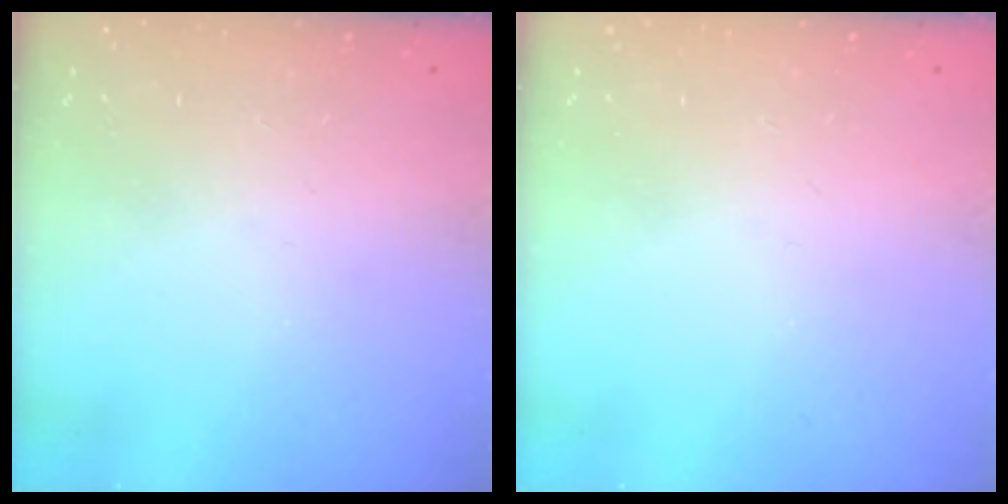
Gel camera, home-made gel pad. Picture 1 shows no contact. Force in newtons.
{"total": 0.0}